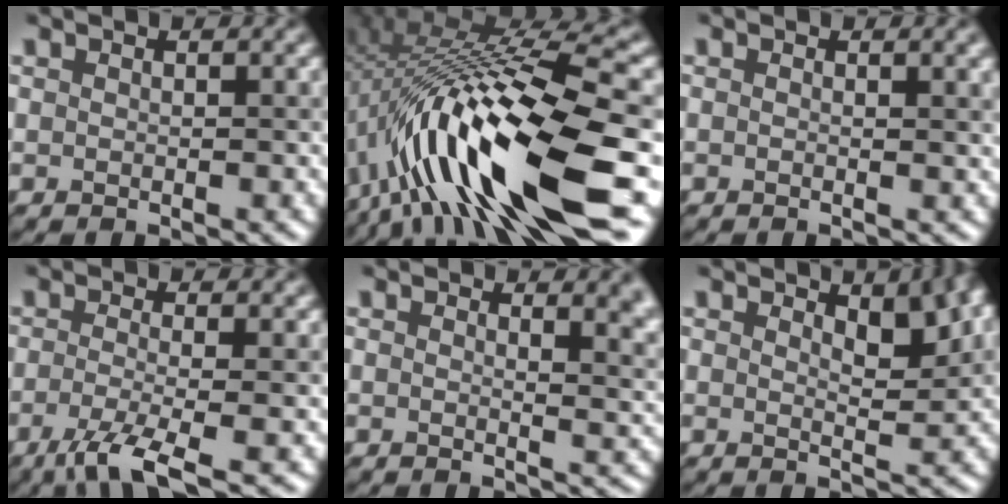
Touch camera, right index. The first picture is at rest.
{"total": 16.7, "force": [-4.5, 4.1, 15.5], "torque": [-0.279, 0.015, -0.072]}
{"total": 2.7, "force": [0.7, 1.1, 2.4], "torque": [-0.018, 0.004, -0.014]}
{"total": 4.7, "force": [-2.3, 0.9, 3.9], "torque": [-0.069, -0.008, -0.055]}
{"total": 6.3, "force": [2.2, 3.0, 5.1], "torque": [-0.009, 0.014, 0.006]}
{"total": 4.2, "force": [1.7, 1.2, 3.7], "torque": [-0.037, 0.007, 0.017]}